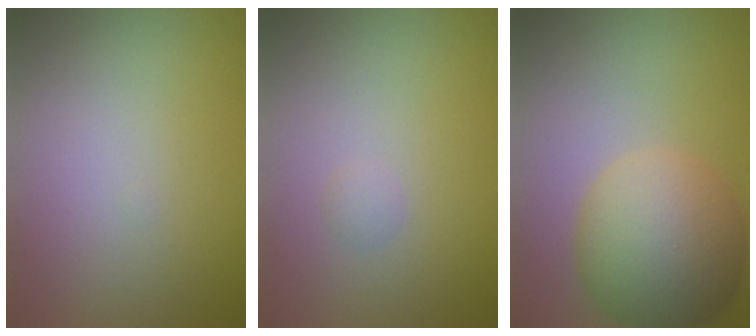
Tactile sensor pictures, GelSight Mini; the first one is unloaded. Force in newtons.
{"total": 0.6, "press": 0.6, "slide": 0.0}
{"total": 8.7, "press": 8.7, "slide": 0.2}